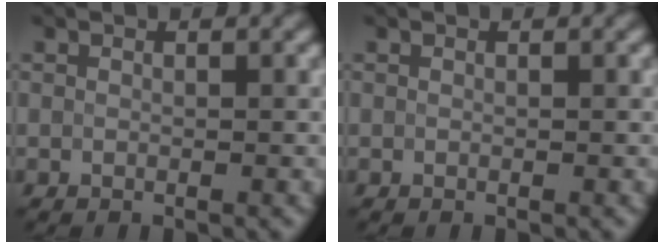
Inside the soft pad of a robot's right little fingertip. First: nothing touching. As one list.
[{"total": 0.0}]